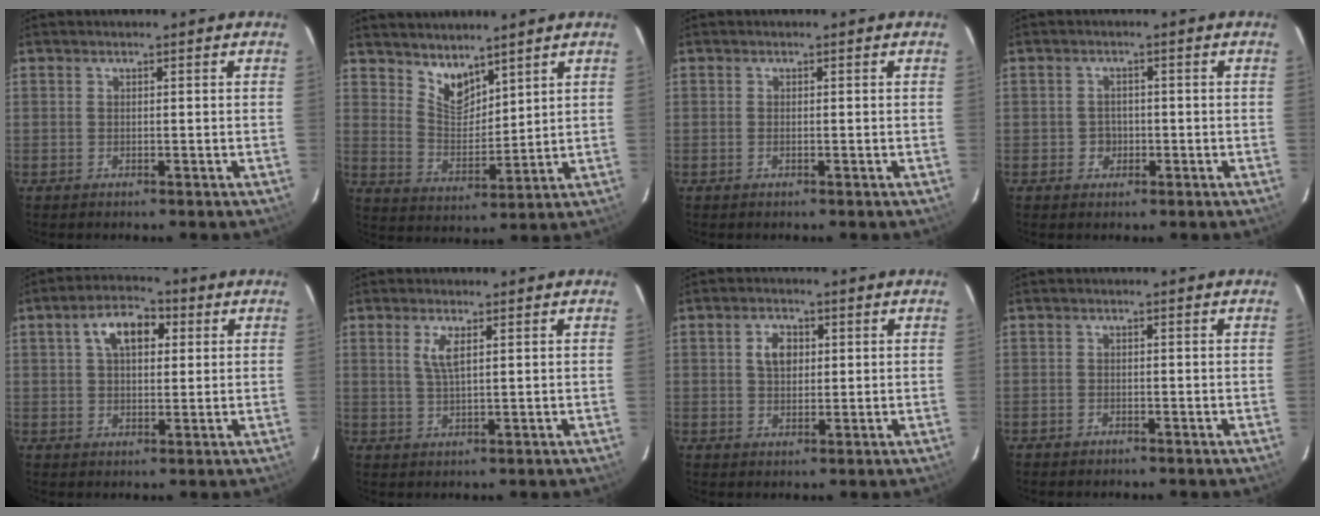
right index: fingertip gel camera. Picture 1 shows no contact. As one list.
[{"total": 6.7, "force": [5.4, 3.0, 2.6], "torque": [-0.036, -0.003, 0.106]}, {"total": 0.0}, {"total": 2.5, "force": [-0.6, 2.4, 0.3], "torque": [-0.006, 0.005, -0.007]}, {"total": 8.0, "force": [2.6, 4.6, 6.0], "torque": [-0.102, 0.027, 0.043]}, {"total": 3.3, "force": [1.4, 0.7, 2.9], "torque": [-0.060, -0.002, 0.027]}, {"total": 4.2, "force": [1.1, 3.0, 2.7], "torque": [-0.046, 0.010, 0.022]}, {"total": 1.0, "force": [-0.9, 0.6, 0.1], "torque": [-0.003, 0.004, -0.014]}]